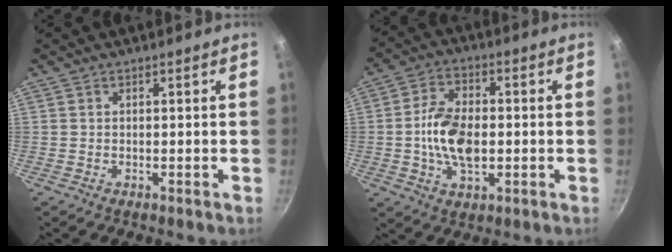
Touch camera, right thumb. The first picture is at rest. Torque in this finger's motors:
{"motor_torque": [1.94, 1.27, 1.09, -1.05, 0.11]}